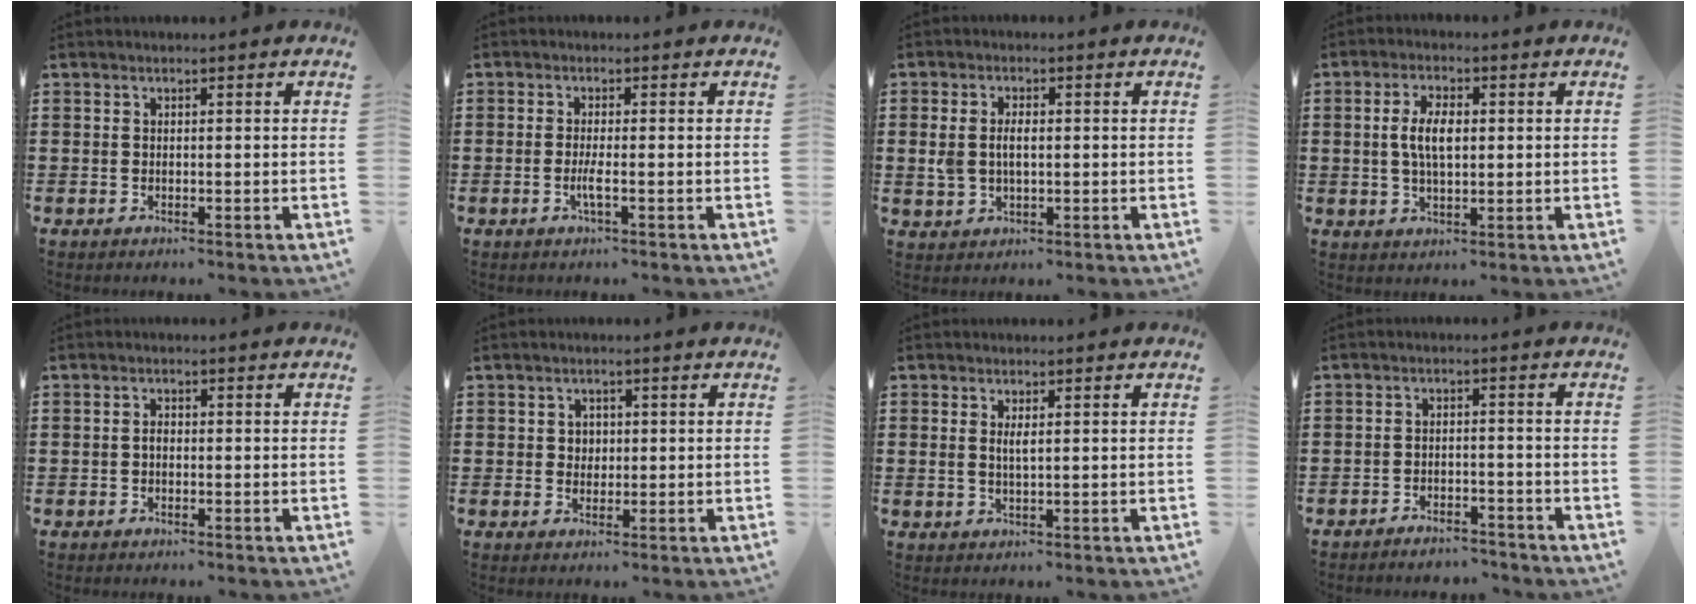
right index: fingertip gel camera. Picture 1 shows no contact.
{"total": 2.3, "force": [-0.8, 0.1, 2.1], "torque": [-0.043, -0.004, -0.017]}
{"total": 3.5, "force": [0.1, 2.0, 2.9], "torque": [-0.066, 0.006, -0.002]}
{"total": 5.4, "force": [0.4, 2.3, 4.8], "torque": [-0.102, 0.006, 0.002]}
{"total": 1.2, "force": [-0.3, 0.7, 0.9], "torque": [-0.019, 0.000, -0.006]}
{"total": 1.7, "force": [0.3, 1.6, 0.5], "torque": [-0.016, 0.010, 0.003]}
{"total": 1.7, "force": [0.5, 0.5, 1.6], "torque": [-0.031, 0.003, 0.007]}
{"total": 2.8, "force": [-2.8, 0.3, 0.0], "torque": [-0.007, 0.002, -0.059]}